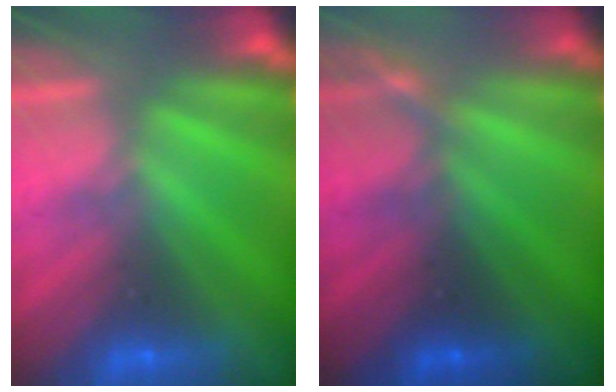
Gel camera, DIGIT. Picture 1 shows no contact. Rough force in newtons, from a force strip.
{"total": 1.2}